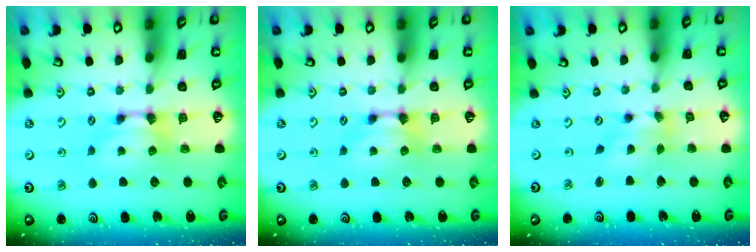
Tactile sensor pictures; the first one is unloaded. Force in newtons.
{"total": 0.0}
{"total": 2.1, "press": 1.6, "slide": 1.3}